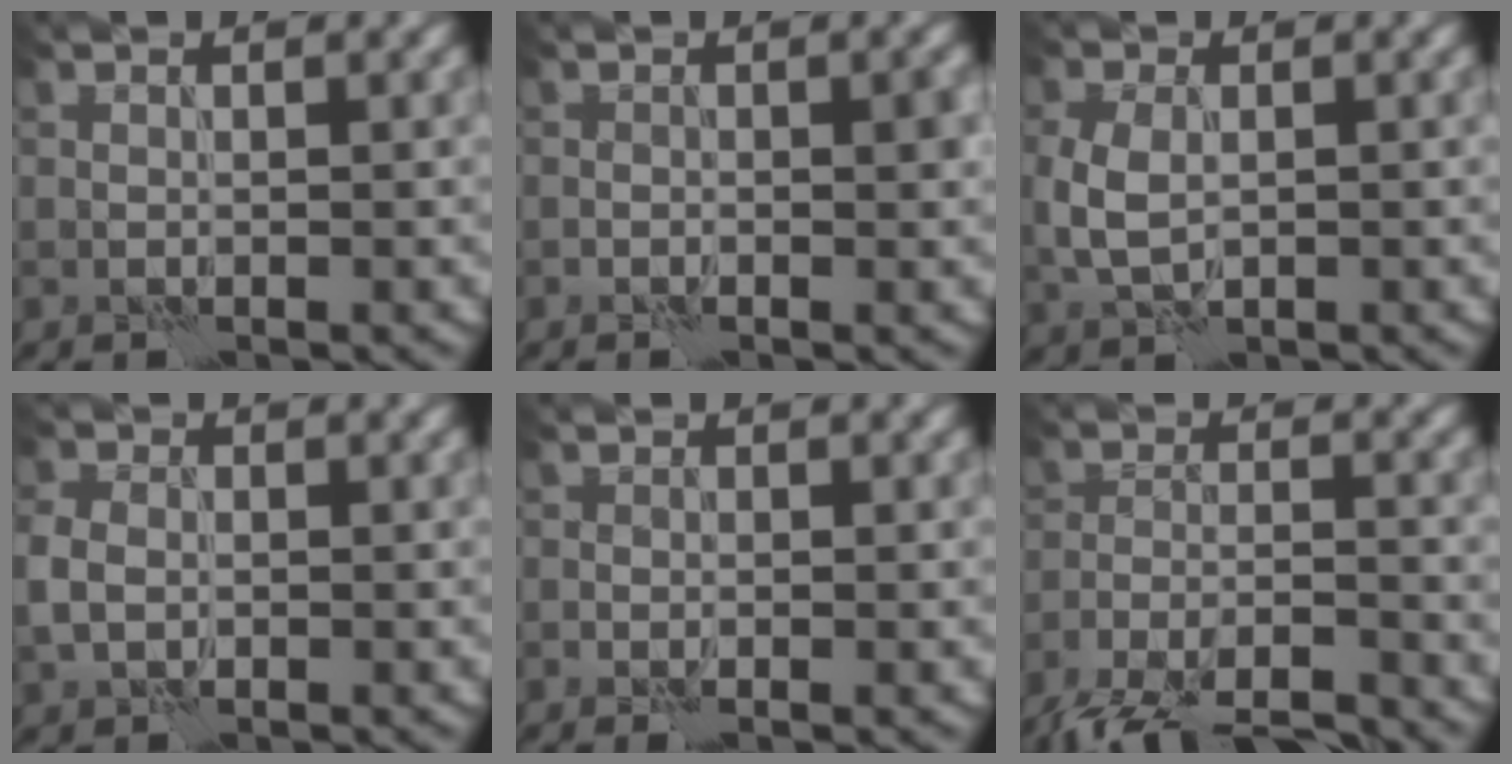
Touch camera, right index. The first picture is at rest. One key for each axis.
{"total": 1.4, "fx": -0.3, "fy": 0.6, "fz": 1.2, "tx": -0.014, "ty": 0.000, "tz": -0.007}
{"total": 3.4, "fx": -0.1, "fy": 2.2, "fz": 2.5, "tx": -0.064, "ty": -0.001, "tz": -0.001}
{"total": 2.8, "fx": -0.3, "fy": 2.2, "fz": 1.7, "tx": -0.043, "ty": 0.001, "tz": -0.008}
{"total": 0.8, "fx": -0.1, "fy": 0.4, "fz": 0.7, "tx": -0.014, "ty": -0.003, "tz": -0.004}
{"total": 10.4, "fx": -9.4, "fy": 2.3, "fz": 3.8, "tx": -0.060, "ty": -0.021, "tz": -0.151}